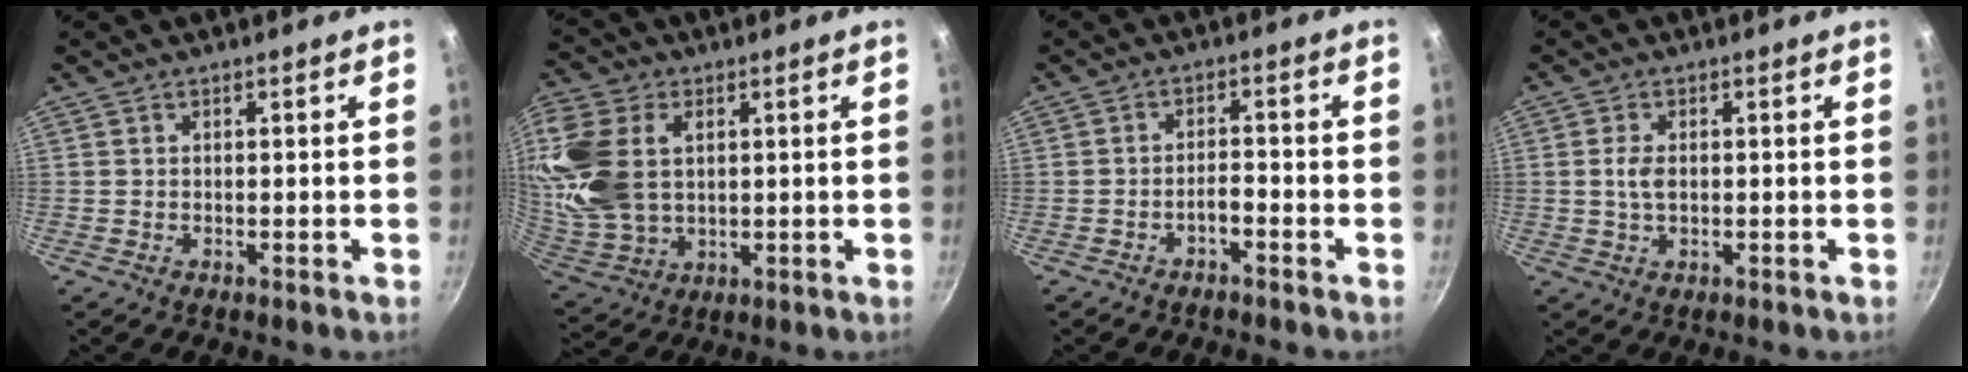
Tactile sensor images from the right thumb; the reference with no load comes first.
{"total": 17.7, "force": [3.8, 12.0, 12.4], "torque": [-0.256, -0.013, 0.083]}
{"total": 2.4, "force": [-1.8, 0.7, 1.5], "torque": [-0.022, 0.023, -0.031]}
{"total": 3.3, "force": [0.2, 2.0, 2.7], "torque": [-0.046, 0.002, 0.002]}